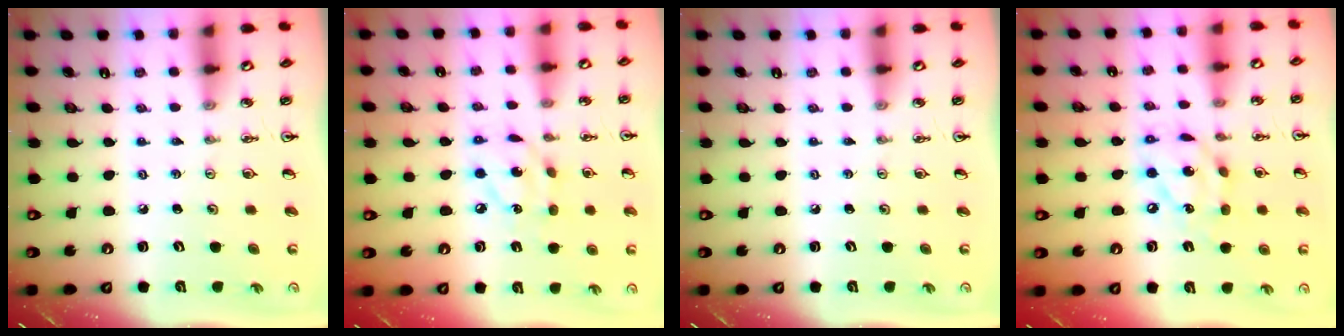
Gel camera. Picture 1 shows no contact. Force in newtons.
{"total": 9.3, "press": 9.3, "slide": 0.5}
{"total": 0.0}
{"total": 13.4, "press": 13.4, "slide": 1.3}